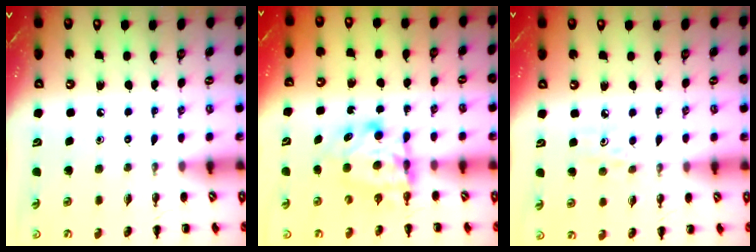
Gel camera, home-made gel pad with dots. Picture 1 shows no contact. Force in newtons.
{"total": 6.0, "press": 6.0, "slide": 0.4}
{"total": 4.1, "press": 3.8, "slide": 1.5}